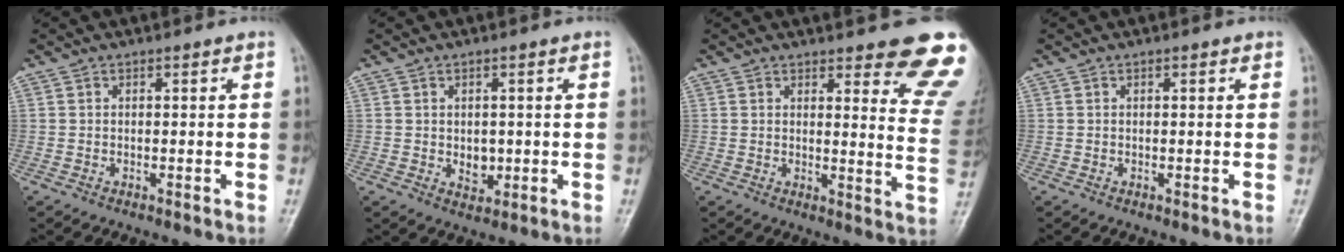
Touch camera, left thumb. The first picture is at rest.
{"total": 3.6, "force": [-0.2, 2.7, 2.5], "torque": [-0.022, -0.004, 0.004]}
{"total": 12.7, "force": [10.2, 2.9, 6.9], "torque": [-0.039, -0.077, 0.097]}
{"total": 0.5, "force": [0.2, 0.2, 0.5], "torque": [-0.008, 0.001, 0.001]}